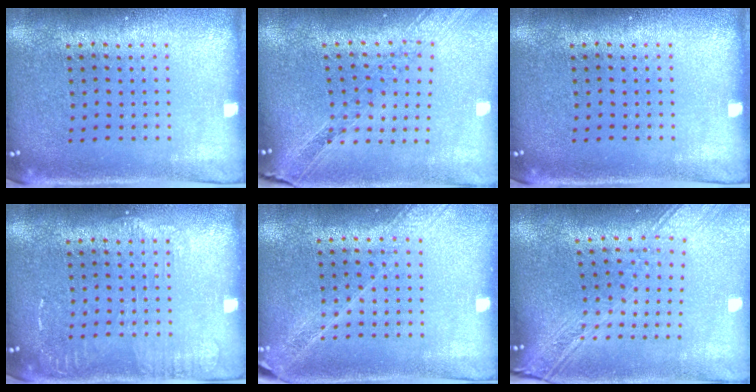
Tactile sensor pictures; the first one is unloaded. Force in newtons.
{"total": 1.1, "press": 1.1, "slide": 0.3}
{"total": 0.0}
{"total": 1.6, "press": 1.5, "slide": 0.3}
{"total": 1.6, "press": 1.5, "slide": 0.6}
{"total": 2.7, "press": 2.1, "slide": 1.6}